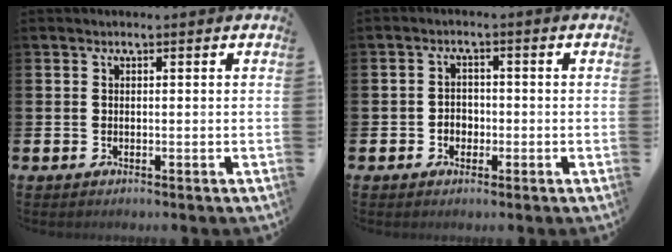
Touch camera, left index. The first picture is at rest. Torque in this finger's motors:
{"motor_torque": [0.06, 0.02, 0.06, 0.01]}